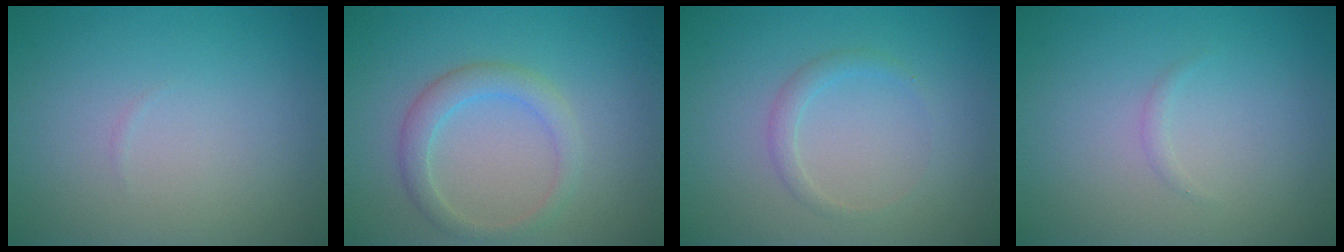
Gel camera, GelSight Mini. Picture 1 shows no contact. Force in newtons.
{"total": 2.6, "press": 2.6, "slide": 0.3}
{"total": 1.3, "press": 1.3, "slide": 0.0}
{"total": 0.6, "press": 0.6, "slide": 0.1}